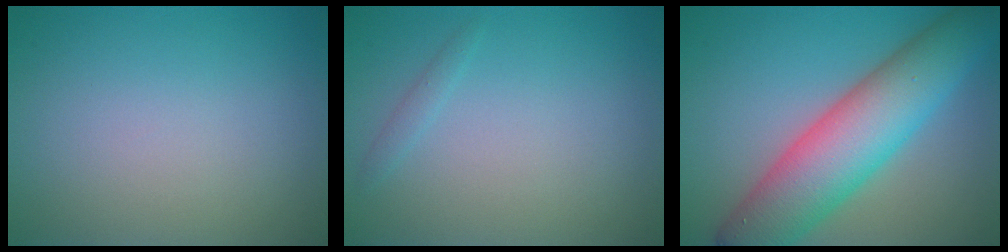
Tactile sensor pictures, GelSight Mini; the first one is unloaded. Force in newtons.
{"total": 0.8, "press": 0.8, "slide": 0.1}
{"total": 9.8, "press": 9.8, "slide": 0.1}